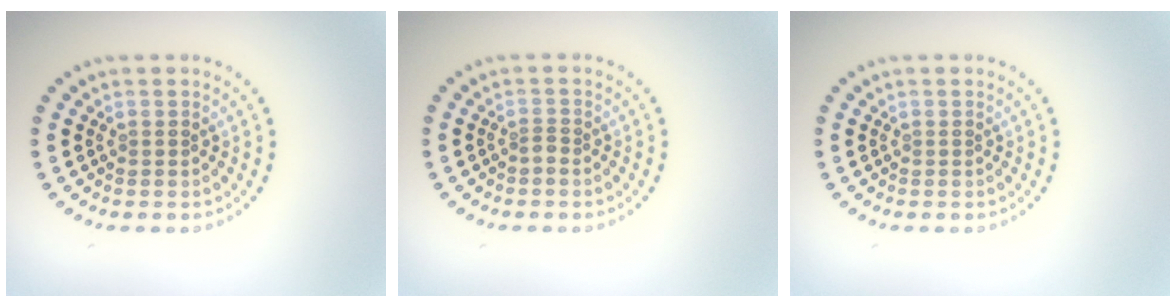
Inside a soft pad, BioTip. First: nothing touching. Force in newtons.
{"total": 0.9, "press": 0.5, "slide": 0.7}
{"total": 0.0}